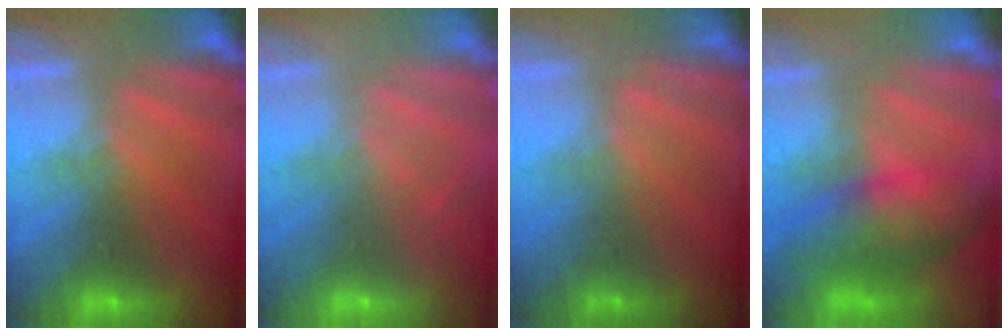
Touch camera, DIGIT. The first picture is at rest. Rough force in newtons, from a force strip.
{"total": 2.0}
{"total": 1.3}
{"total": 7.6}